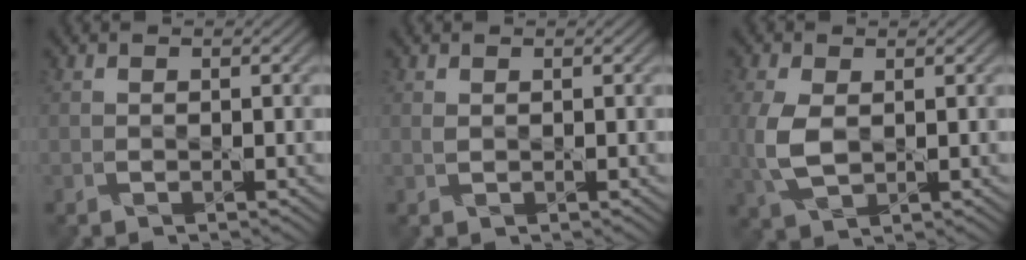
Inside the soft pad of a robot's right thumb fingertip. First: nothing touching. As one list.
[{"total": 0.6, "force": [0.4, 0.3, 0.4], "torque": [-0.013, 0.003, 0.008]}, {"total": 5.3, "force": [0.2, 3.1, 4.3], "torque": [-0.120, -0.002, 0.005]}]